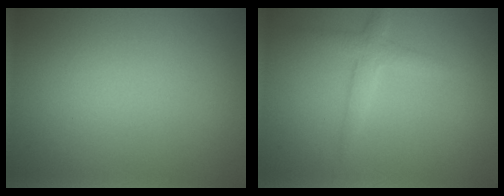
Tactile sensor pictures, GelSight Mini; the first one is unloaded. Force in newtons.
{"total": 2.1, "press": 2.1, "slide": 0.1}